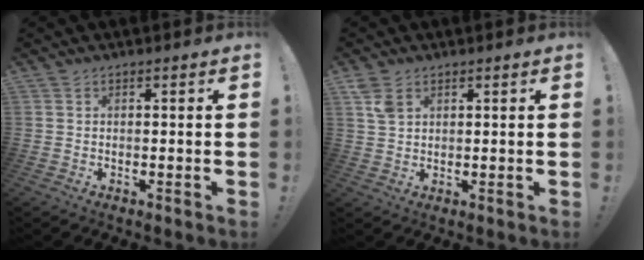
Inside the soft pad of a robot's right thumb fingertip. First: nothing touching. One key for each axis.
{"total": 4.3, "fx": 2.4, "fy": 2.4, "fz": 2.7, "tx": -0.048, "ty": -0.007, "tz": 0.046}